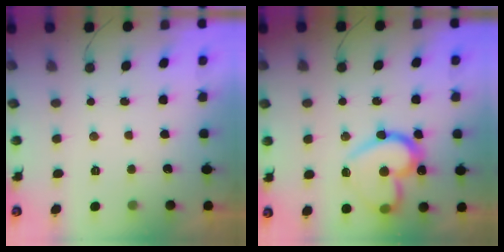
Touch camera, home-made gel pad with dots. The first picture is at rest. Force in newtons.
{"total": 20.2, "press": 20.1, "slide": 2.4}